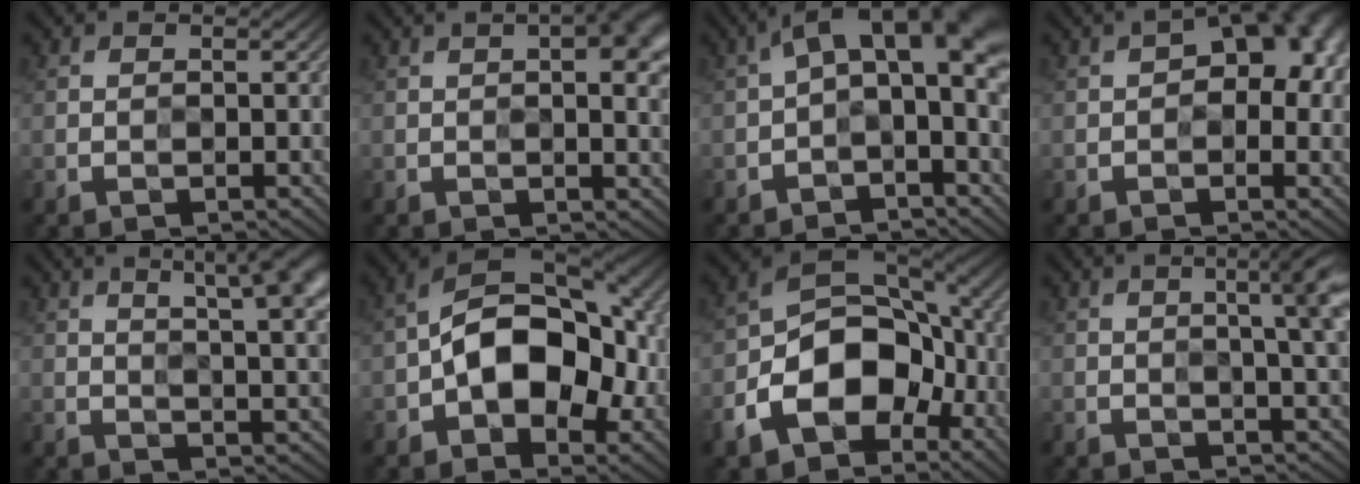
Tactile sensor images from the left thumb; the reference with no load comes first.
{"total": 6.2, "force": [1.9, 1.8, 5.6], "torque": [-0.055, 0.011, 0.014]}
{"total": 8.1, "force": [0.5, 3.4, 7.3], "torque": [-0.112, 0.023, -0.004]}
{"total": 9.2, "force": [1.2, 5.5, 7.2], "torque": [-0.057, 0.030, -0.001]}
{"total": 14.9, "force": [7.9, 5.1, 11.6], "torque": [-0.143, 0.038, 0.100]}
{"total": 13.4, "force": [-1.7, 8.3, 10.4], "torque": [-0.153, 0.009, -0.040]}
{"total": 13.9, "force": [-5.4, 9.2, 8.9], "torque": [-0.160, -0.039, -0.097]}
{"total": 6.7, "force": [2.1, 1.3, 6.2], "torque": [-0.065, 0.022, 0.025]}